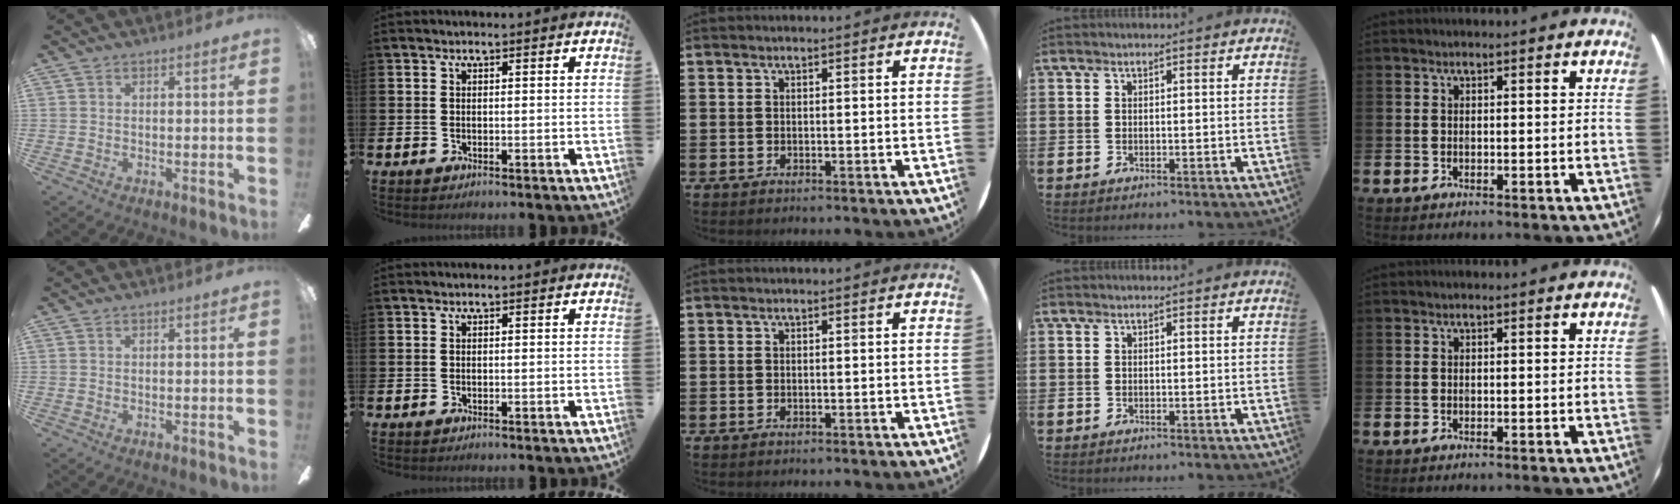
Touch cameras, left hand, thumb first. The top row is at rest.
{}